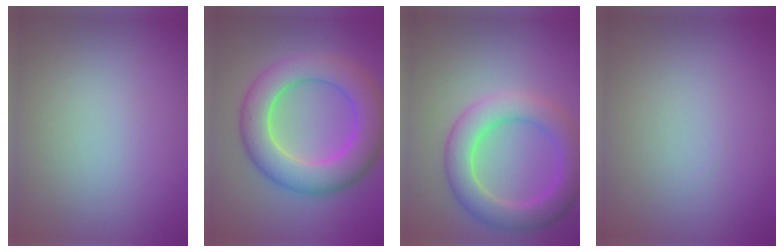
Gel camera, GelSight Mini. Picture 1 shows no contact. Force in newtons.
{"total": 8.2, "press": 8.2, "slide": 0.2}
{"total": 5.5, "press": 5.5, "slide": 0.2}
{"total": 0.0}